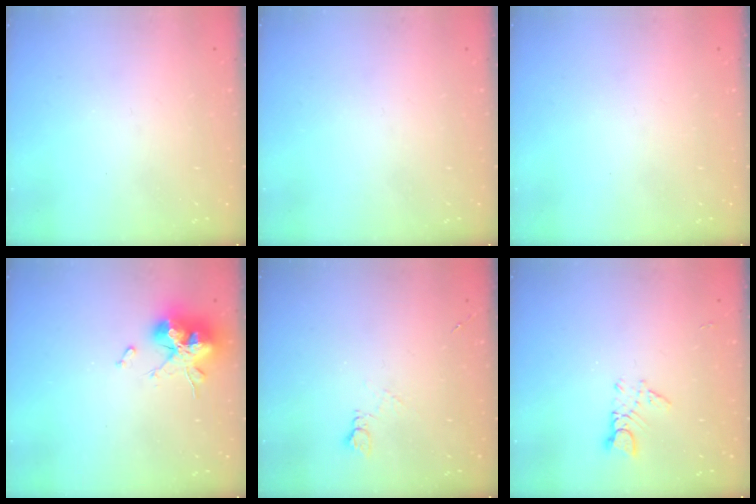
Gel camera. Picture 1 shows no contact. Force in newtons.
{"total": 0.0}
{"total": 0.0}
{"total": 18.8, "press": 18.8, "slide": 0.4}
{"total": 4.6, "press": 4.5, "slide": 0.7}
{"total": 2.4, "press": 2.4, "slide": 0.2}